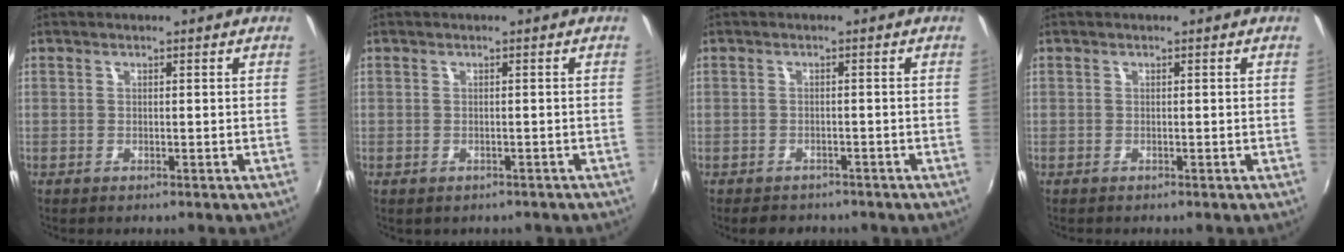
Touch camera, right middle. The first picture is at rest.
{"total": 1.6, "force": [-1.0, 1.1, 0.6], "torque": [-0.014, -0.007, -0.009]}
{"total": 4.1, "force": [-3.4, 2.0, 1.1], "torque": [-0.028, -0.009, -0.049]}
{"total": 0.0}